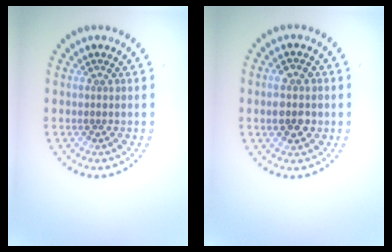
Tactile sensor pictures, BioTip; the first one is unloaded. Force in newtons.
{"total": 3.8, "press": 3.8, "slide": 0.2}